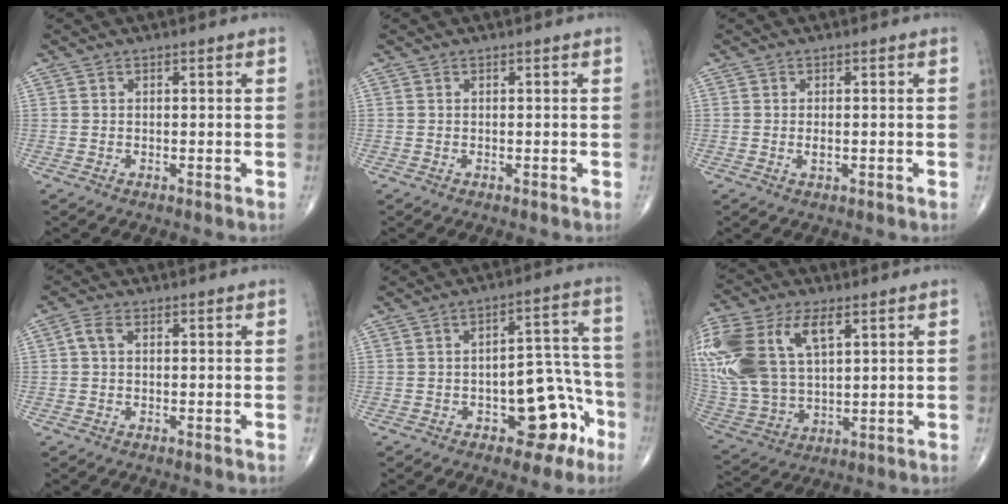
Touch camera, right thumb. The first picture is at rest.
{"total": 0.0}
{"total": 1.3, "force": [-0.2, 0.6, 1.1], "torque": [-0.018, 0.000, -0.002]}
{"total": 2.2, "force": [0.2, 1.3, 1.7], "torque": [-0.035, 0.007, 0.001]}
{"total": 12.4, "force": [-5.4, 6.7, 8.9], "torque": [-0.063, 0.055, -0.067]}
{"total": 24.5, "force": [8.4, 13.9, 18.3], "torque": [-0.435, 0.010, 0.166]}